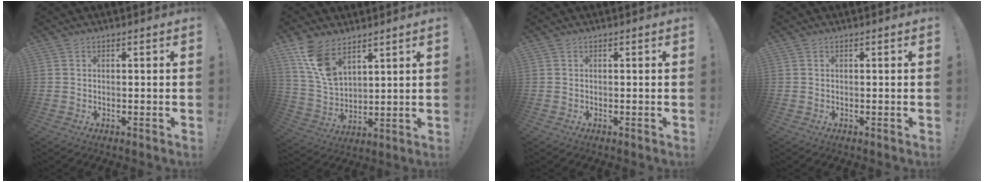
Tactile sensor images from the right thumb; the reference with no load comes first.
{"total": 12.4, "force": [8.0, 6.9, 6.5], "torque": [-0.123, -0.040, 0.156]}
{"total": 0.0}
{"total": 0.0}